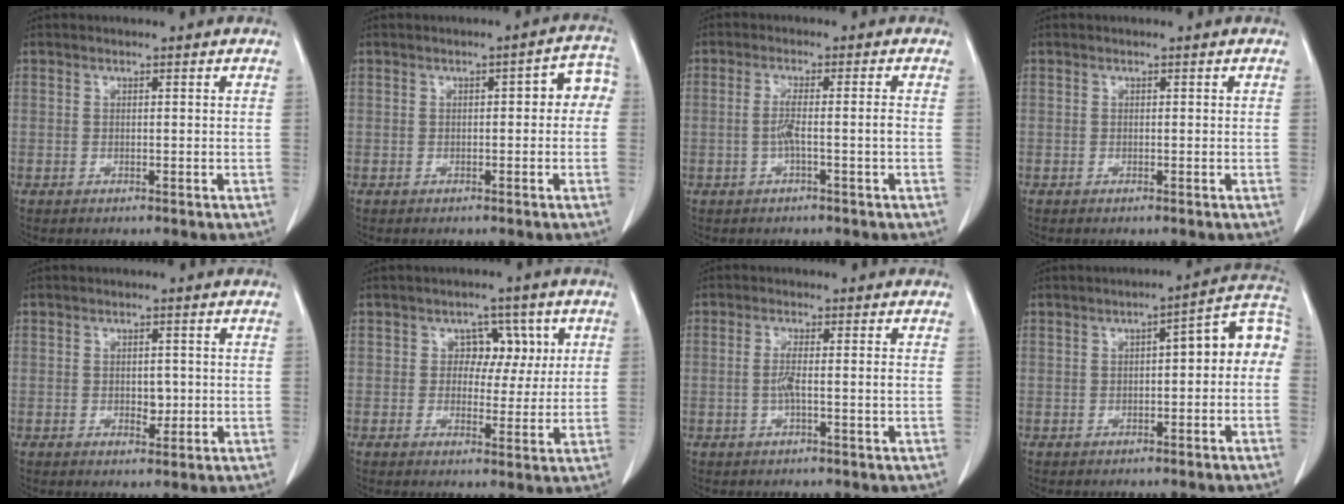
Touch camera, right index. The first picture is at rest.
{"total": 4.5, "force": [0.2, 1.9, 4.1], "torque": [-0.042, 0.030, -0.003]}
{"total": 3.5, "force": [-0.9, -0.4, 3.4], "torque": [-0.064, 0.003, -0.016]}
{"total": 0.0}
{"total": 2.4, "force": [-0.3, 1.4, 2.0], "torque": [-0.030, -0.001, -0.001]}
{"total": 5.2, "force": [1.2, 3.9, 3.2], "torque": [-0.028, 0.012, 0.017]}
{"total": 3.0, "force": [-0.6, -0.1, 2.9], "torque": [-0.056, 0.001, -0.010]}
{"total": 8.6, "force": [-0.2, 2.7, 8.2], "torque": [-0.107, 0.045, -0.007]}